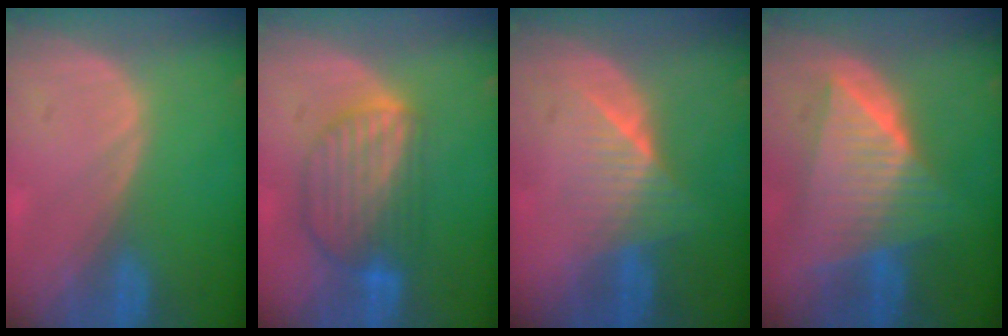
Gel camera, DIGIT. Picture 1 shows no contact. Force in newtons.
{"total": 8.5, "press": 7.6, "slide": 3.9}
{"total": 6.0, "press": 5.4, "slide": 2.7}
{"total": 10.0, "press": 10.0, "slide": 0.6}